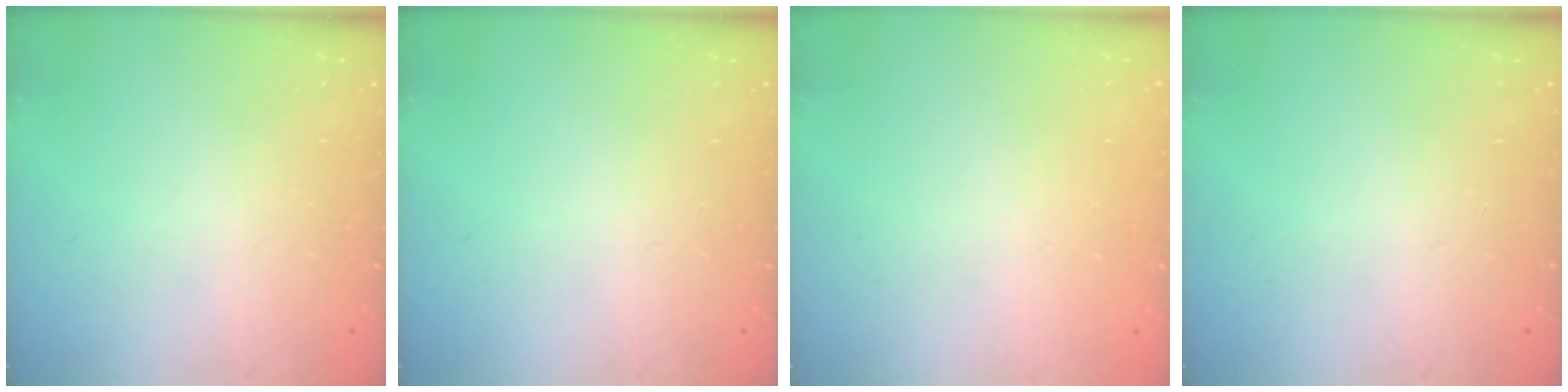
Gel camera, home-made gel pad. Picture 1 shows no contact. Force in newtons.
{"total": 0.0}
{"total": 0.0}
{"total": 0.0}